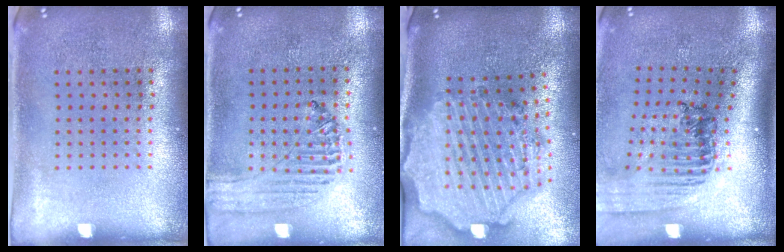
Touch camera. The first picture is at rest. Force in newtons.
{"total": 0.5, "press": 0.5, "slide": 0.2}
{"total": 3.8, "press": 3.1, "slide": 2.2}
{"total": 1.7, "press": 1.5, "slide": 0.7}